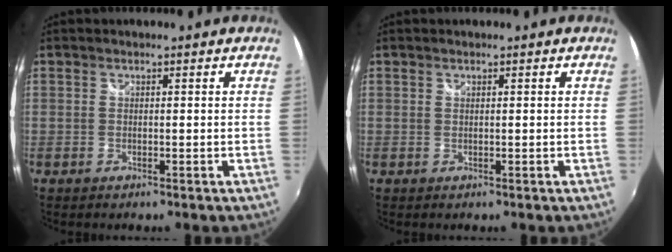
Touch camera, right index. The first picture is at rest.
{"total": 0.0}